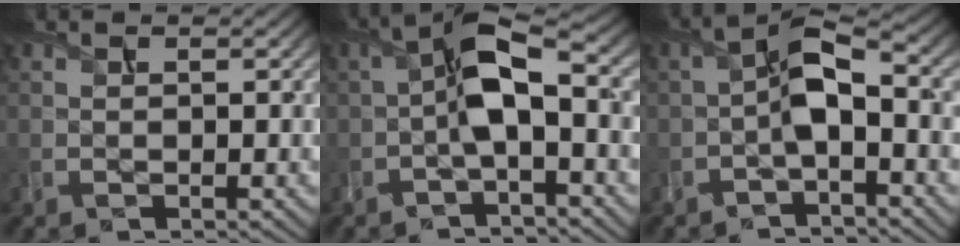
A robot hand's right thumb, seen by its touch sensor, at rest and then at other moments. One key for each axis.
{"total": 6.7, "fx": -1.1, "fy": 2.3, "fz": 6.2, "tx": -0.117, "ty": 0.013, "tz": -0.029}
{"total": 5.2, "fx": -1.5, "fy": 2.1, "fz": 4.5, "tx": -0.085, "ty": 0.010, "tz": -0.034}